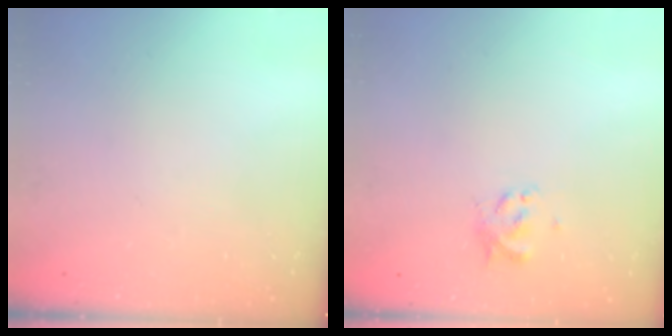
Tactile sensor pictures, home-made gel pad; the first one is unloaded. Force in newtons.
{"total": 2.8, "press": 2.8, "slide": 0.6}